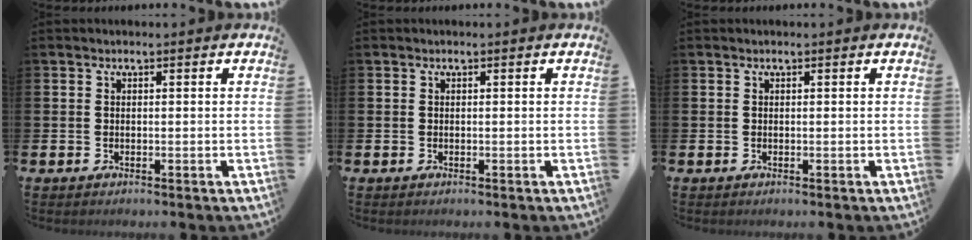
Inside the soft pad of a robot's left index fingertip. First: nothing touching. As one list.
[{"total": 0.0}, {"total": 0.0}]